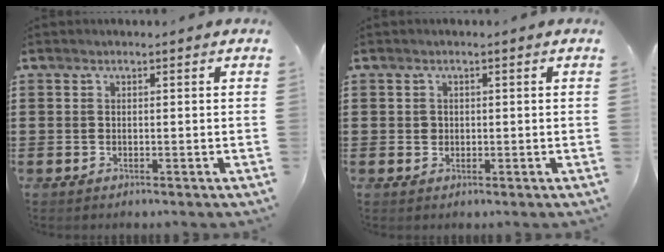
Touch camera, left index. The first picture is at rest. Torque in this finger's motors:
{"motor_torque": [0.13, 0.21, 0.15, 0.00]}